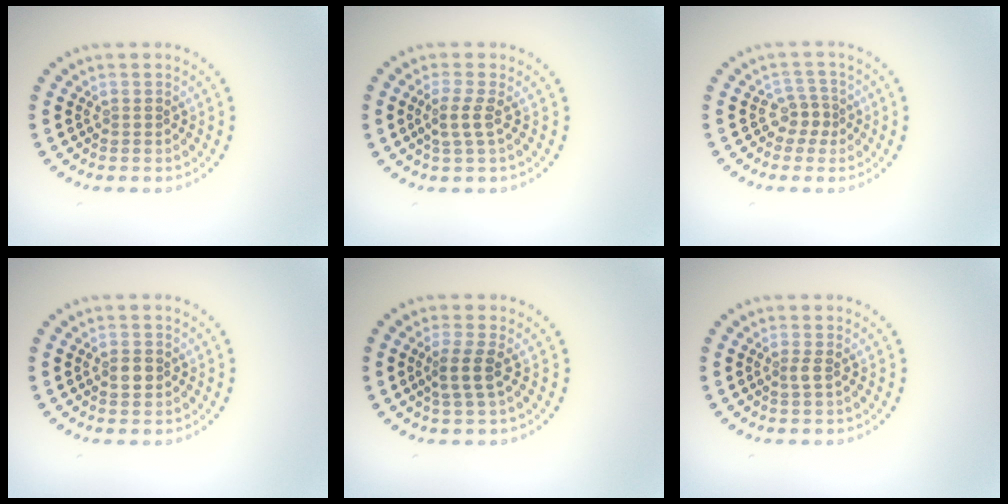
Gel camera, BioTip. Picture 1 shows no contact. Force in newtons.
{"total": 1.9, "press": 1.4, "slide": 1.2}
{"total": 2.0, "press": 1.4, "slide": 1.4}
{"total": 1.5, "press": 1.5, "slide": 0.2}
{"total": 2.3, "press": 1.8, "slide": 1.3}
{"total": 0.9, "press": 0.6, "slide": 0.7}